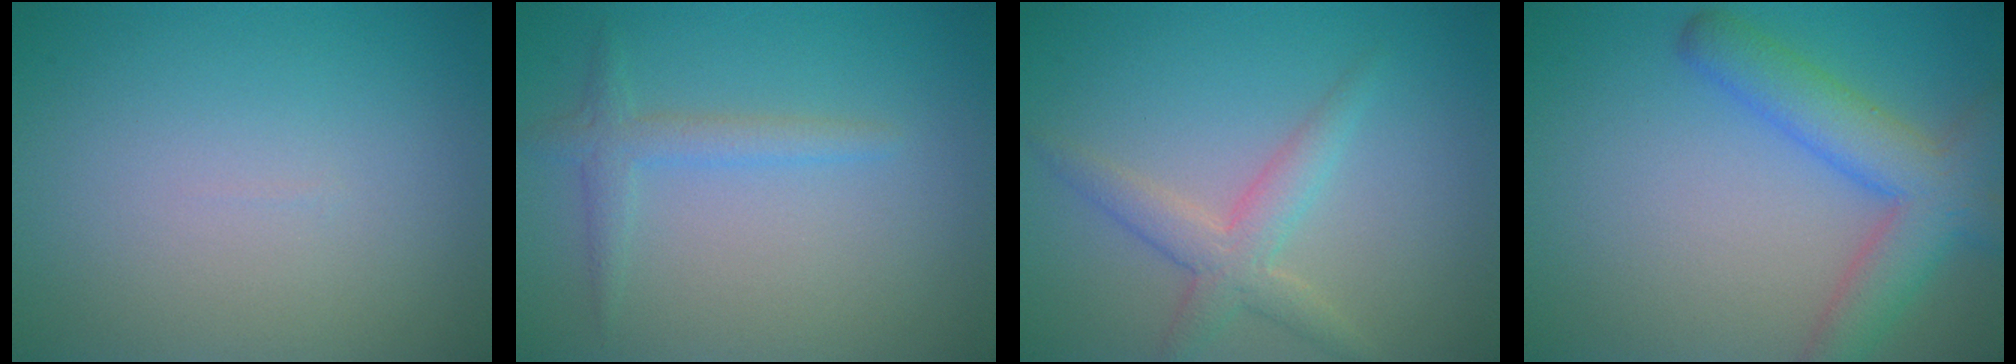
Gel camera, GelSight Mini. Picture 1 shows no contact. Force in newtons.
{"total": 1.9, "press": 1.9, "slide": 0.1}
{"total": 3.0, "press": 3.0, "slide": 0.3}
{"total": 4.5, "press": 4.5, "slide": 0.3}